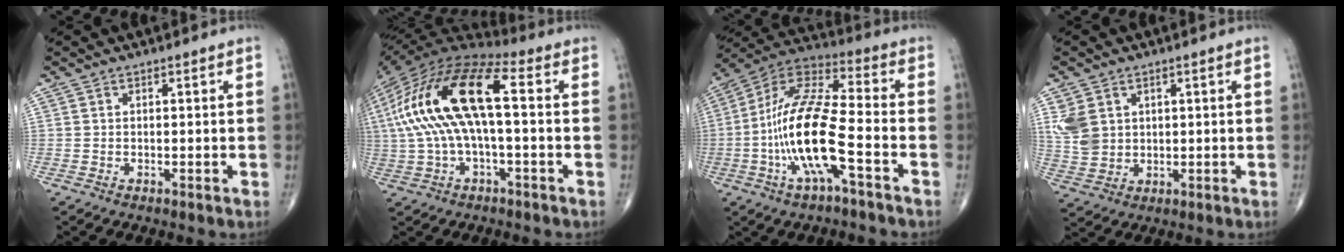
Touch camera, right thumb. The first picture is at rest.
{"total": 21.1, "force": [1.8, 8.4, 19.3], "torque": [-0.402, 0.044, 0.022]}
{"total": 17.5, "force": [-5.0, 4.9, 16.0], "torque": [-0.328, 0.040, -0.097]}
{"total": 6.5, "force": [2.2, 5.0, 3.5], "torque": [-0.063, -0.008, 0.057]}